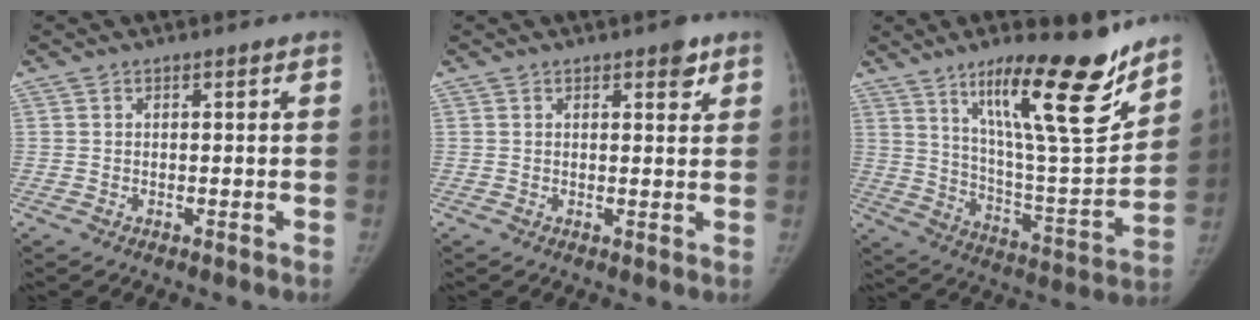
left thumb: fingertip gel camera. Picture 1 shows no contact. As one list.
[{"total": 3.0, "force": [1.8, 1.2, 2.0], "torque": [-0.014, -0.008, 0.021]}, {"total": 23.1, "force": [15.3, 4.7, 16.7], "torque": [-0.230, -0.086, 0.253]}]